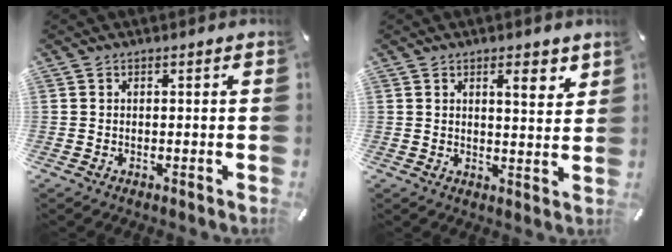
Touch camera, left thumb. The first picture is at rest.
{"total": 4.8, "force": [2.9, 1.5, 3.6], "torque": [-0.044, -0.016, 0.042]}